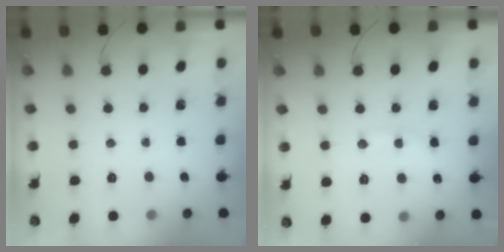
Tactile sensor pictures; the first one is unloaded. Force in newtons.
{"total": 9.3, "press": 9.2, "slide": 1.0}